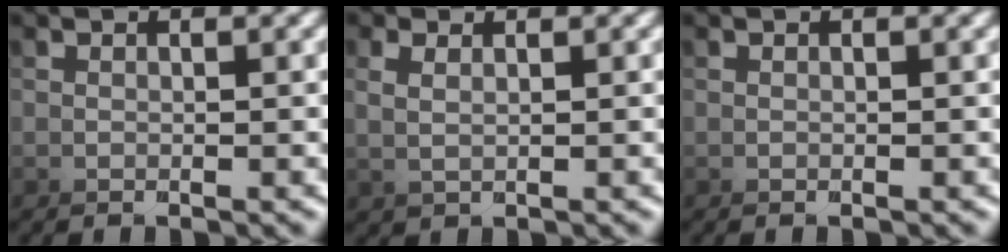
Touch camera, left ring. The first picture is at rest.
{"total": 2.5, "force": [0.2, -2.4, -0.8], "torque": [0.023, 0.011, 0.002]}
{"total": 0.0}